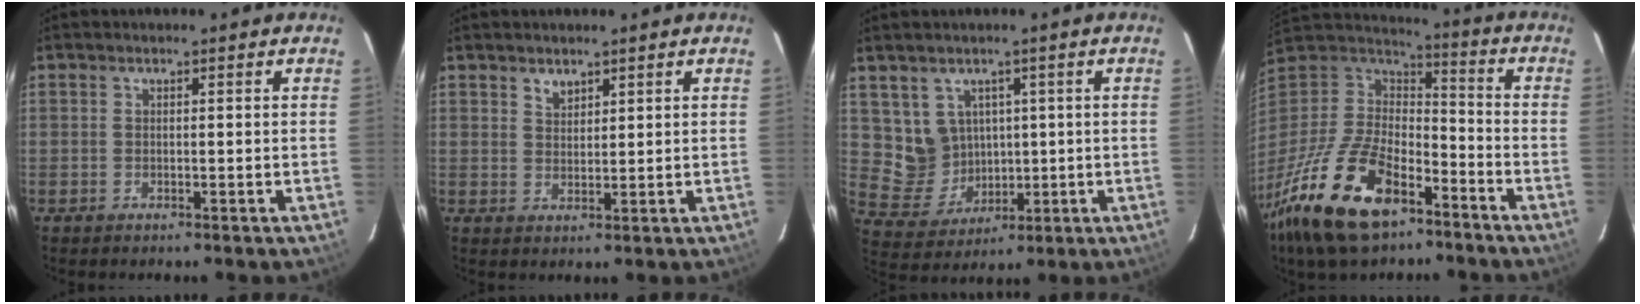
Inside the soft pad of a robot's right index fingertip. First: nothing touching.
{"total": 2.2, "force": [1.7, 1.2, 0.7], "torque": [-0.009, 0.002, 0.031]}
{"total": 7.6, "force": [2.2, 7.1, 1.4], "torque": [-0.040, 0.004, 0.064]}
{"total": 25.6, "force": [-15.7, 12.1, 16.2], "torque": [-0.351, -0.028, -0.276]}